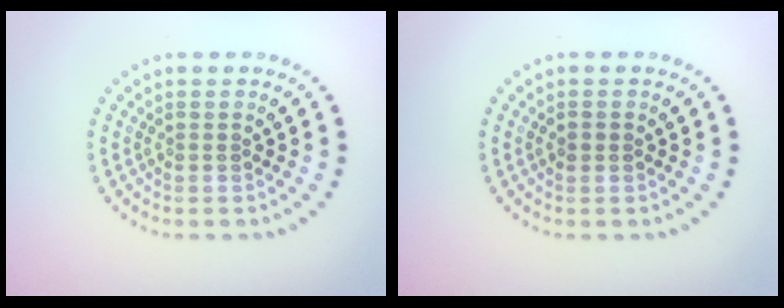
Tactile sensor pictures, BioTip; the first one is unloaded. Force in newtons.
{"total": 0.9, "press": 0.9, "slide": 0.0}